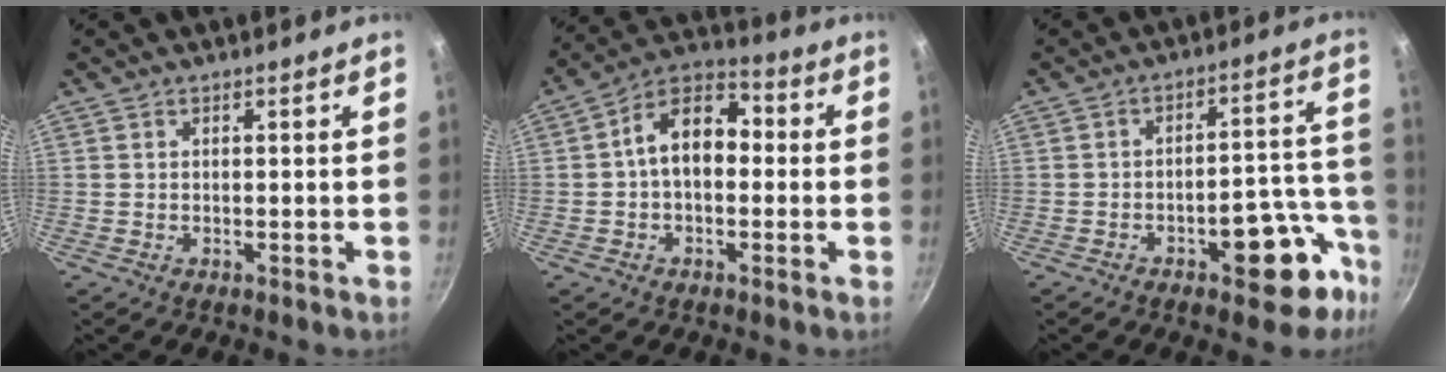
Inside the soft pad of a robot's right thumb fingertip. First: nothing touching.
{"total": 11.6, "force": [0.2, 7.7, 8.6], "torque": [-0.102, 0.042, -0.018]}
{"total": 13.2, "force": [-6.8, 6.1, 9.5], "torque": [-0.061, 0.064, -0.084]}